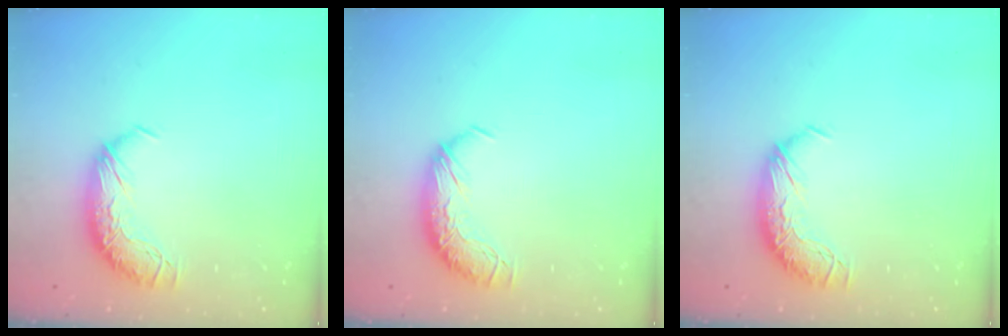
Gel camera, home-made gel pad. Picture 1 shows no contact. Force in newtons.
{"total": 0.0}
{"total": 0.0}